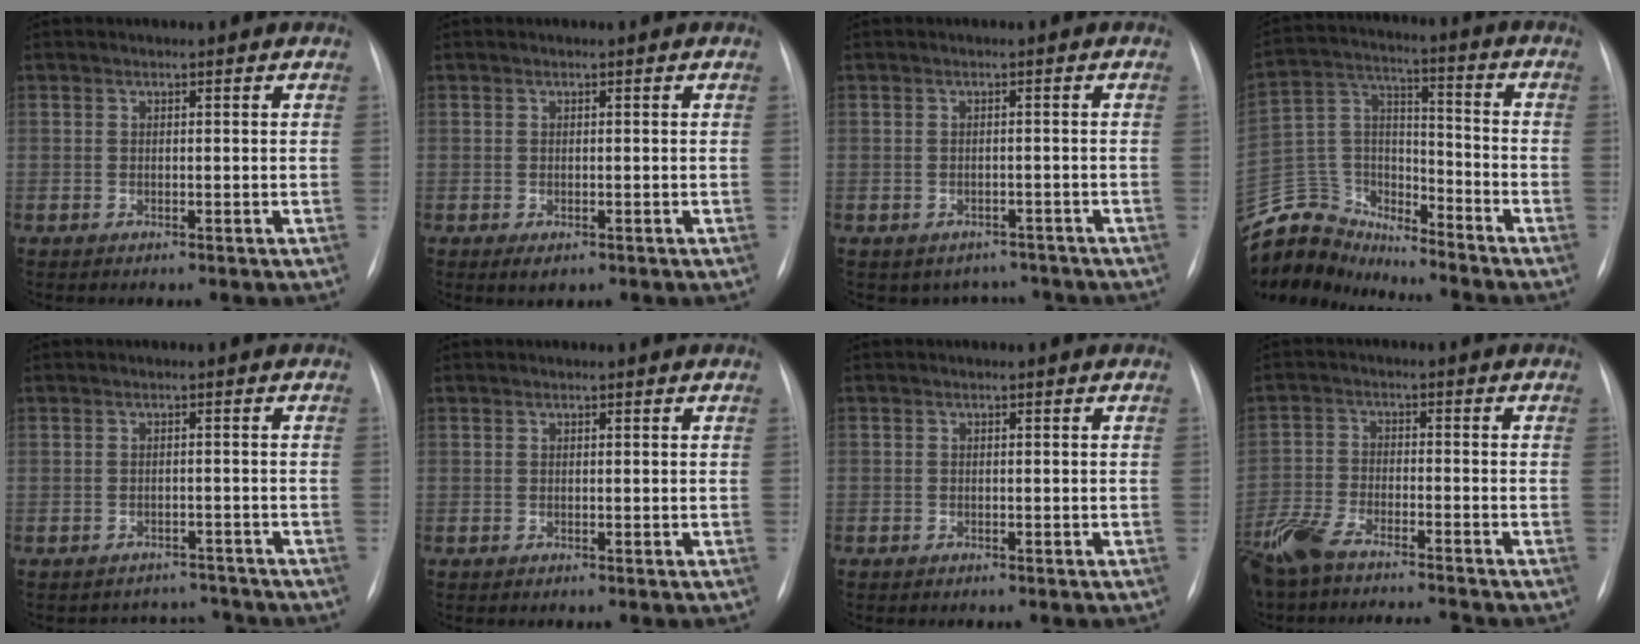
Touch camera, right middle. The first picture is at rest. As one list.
[{"total": 1.3, "force": [-0.6, 0.7, 0.9], "torque": [-0.011, -0.002, -0.003]}, {"total": 4.6, "force": [-3.8, 2.6, 0.2], "torque": [0.011, 0.016, -0.044]}, {"total": 14.4, "force": [-13.9, 3.8, 0.7], "torque": [-0.020, 0.063, -0.259]}, {"total": 4.6, "force": [-4.2, 1.3, -1.2], "torque": [0.017, 0.019, -0.054]}, {"total": 0.0}, {"total": 0.8, "force": [-0.6, 0.6, 0.0], "torque": [-0.007, 0.005, -0.011]}, {"total": 11.8, "force": [-10.2, 1.9, 5.7], "torque": [-0.114, -0.008, -0.176]}]